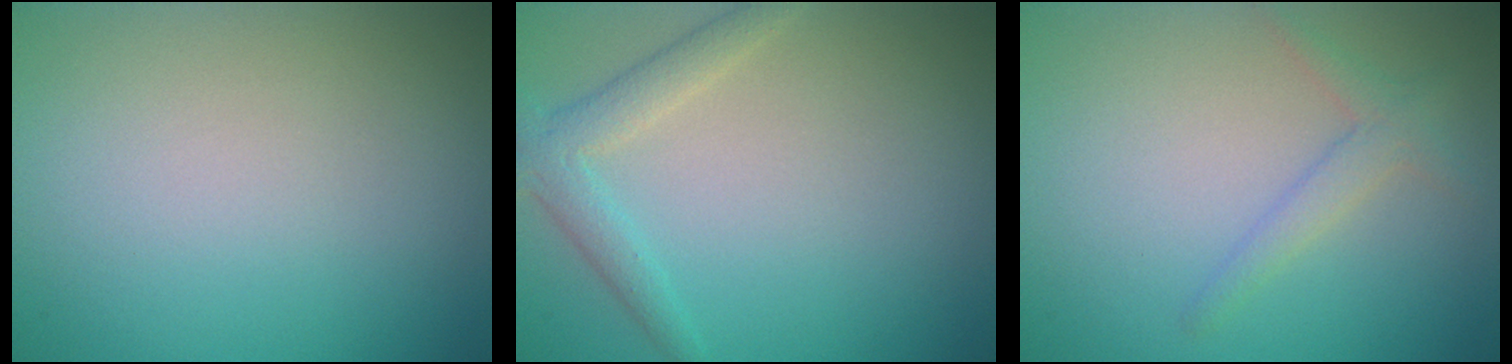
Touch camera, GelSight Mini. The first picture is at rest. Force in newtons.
{"total": 2.6, "press": 2.5, "slide": 0.1}
{"total": 1.7, "press": 1.7, "slide": 0.1}